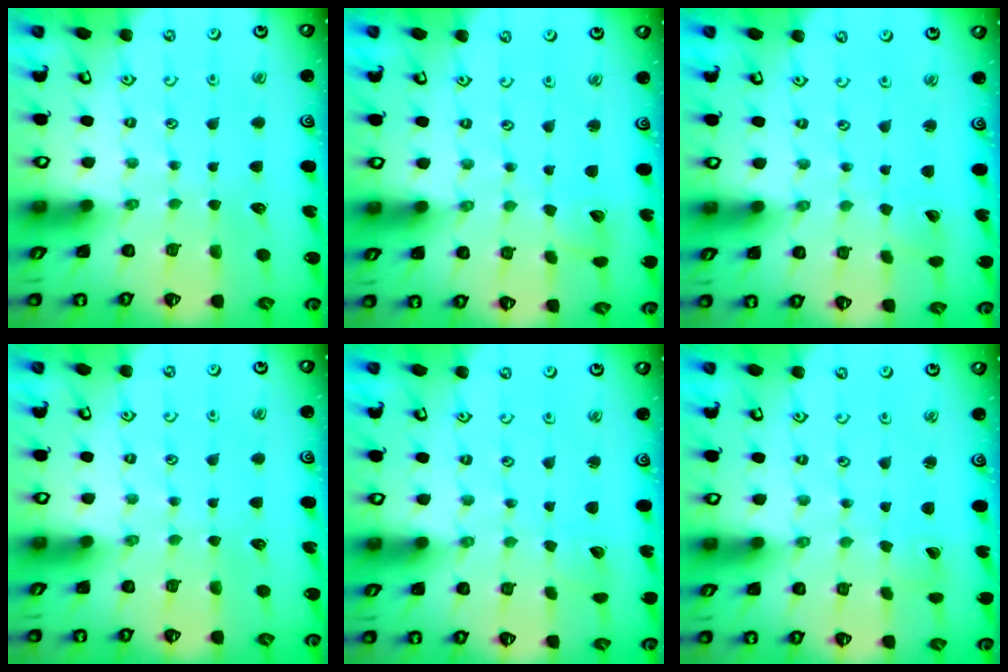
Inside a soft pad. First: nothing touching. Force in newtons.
{"total": 2.2, "press": 2.2, "slide": 0.3}
{"total": 1.4, "press": 1.4, "slide": 0.2}
{"total": 0.0}
{"total": 1.2, "press": 1.2, "slide": 0.1}
{"total": 0.0}